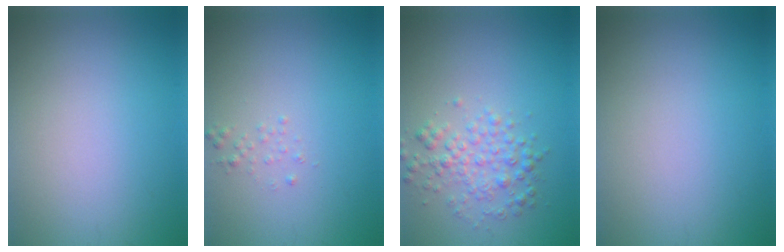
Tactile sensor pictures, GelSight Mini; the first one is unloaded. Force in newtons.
{"total": 0.7, "press": 0.6, "slide": 0.1}
{"total": 3.0, "press": 3.0, "slide": 0.0}
{"total": 0.0}